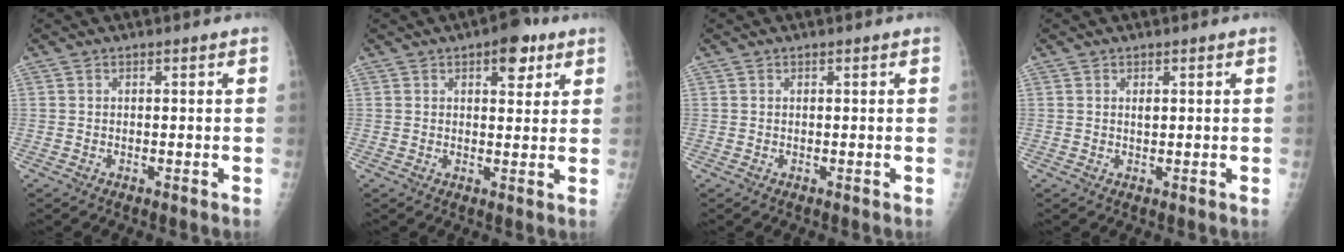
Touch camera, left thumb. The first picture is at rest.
{"total": 6.4, "force": [3.5, 3.1, 4.5], "torque": [-0.037, -0.011, 0.040]}
{"total": 0.0}
{"total": 0.9, "force": [0.4, 0.4, 0.6], "torque": [-0.009, -0.004, 0.010]}